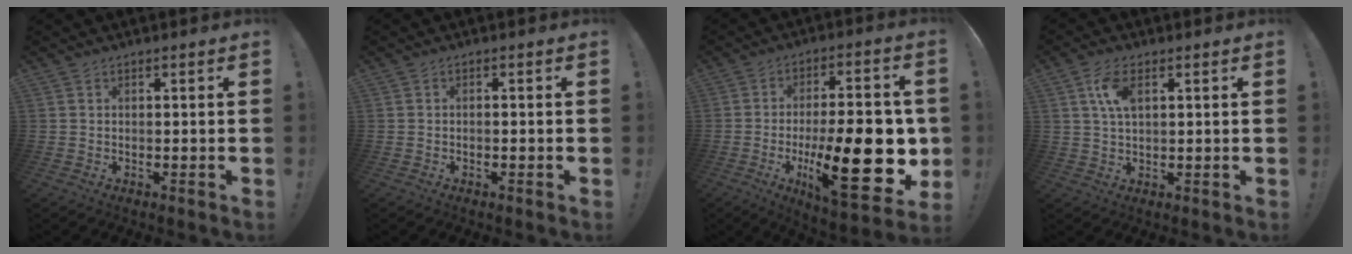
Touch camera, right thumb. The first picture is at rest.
{"total": 0.7, "force": [-0.6, 0.1, 0.3], "torque": [-0.010, 0.004, -0.010]}
{"total": 28.0, "force": [-5.0, 9.8, 25.7], "torque": [-0.406, 0.007, -0.063]}
{"total": 6.9, "force": [2.5, 3.6, 5.3], "torque": [-0.098, 0.003, 0.045]}